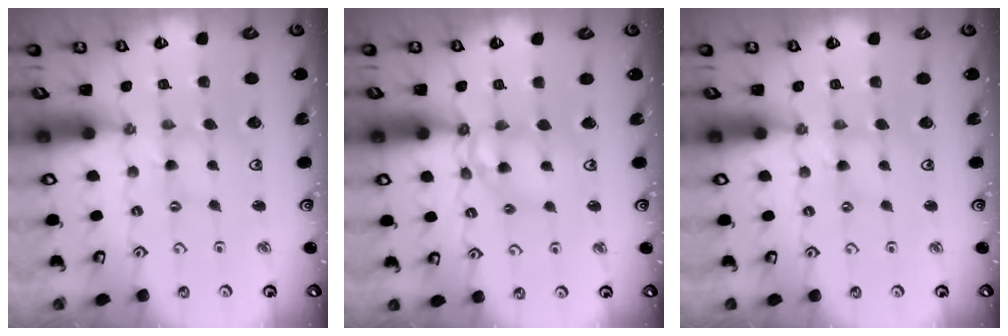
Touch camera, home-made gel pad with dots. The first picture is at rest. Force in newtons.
{"total": 10.5, "press": 10.5, "slide": 1.0}
{"total": 0.7, "press": 0.7, "slide": 0.2}